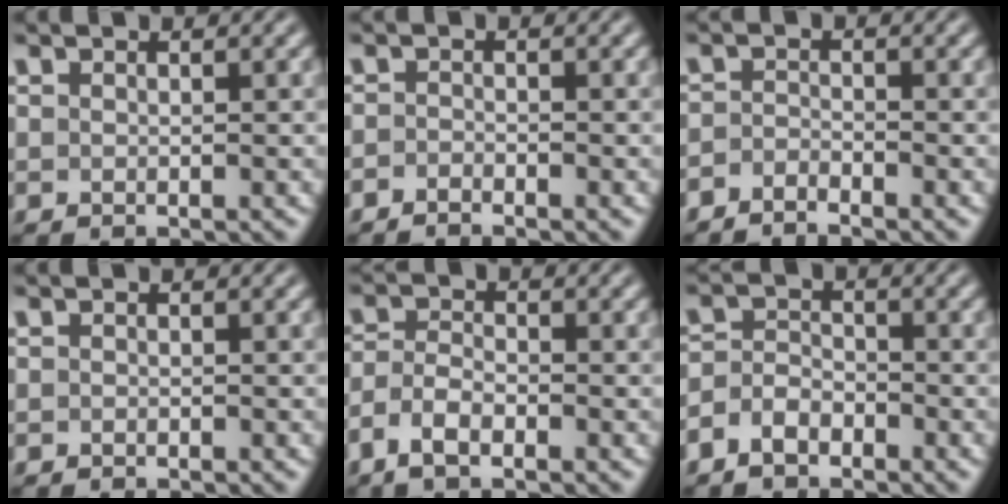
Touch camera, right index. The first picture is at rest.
{"total": 1.5, "force": [-1.5, -0.2, -0.2], "torque": [0.007, -0.010, -0.025]}
{"total": 2.3, "force": [-2.3, 0.1, 0.0], "torque": [0.003, -0.013, -0.039]}
{"total": 0.6, "force": [-0.4, -0.4, -0.1], "torque": [0.003, -0.006, -0.004]}
{"total": 3.2, "force": [-2.0, 1.7, 1.8], "torque": [-0.046, -0.017, -0.030]}
{"total": 4.0, "force": [-2.8, 2.6, 1.3], "torque": [-0.020, -0.012, -0.045]}